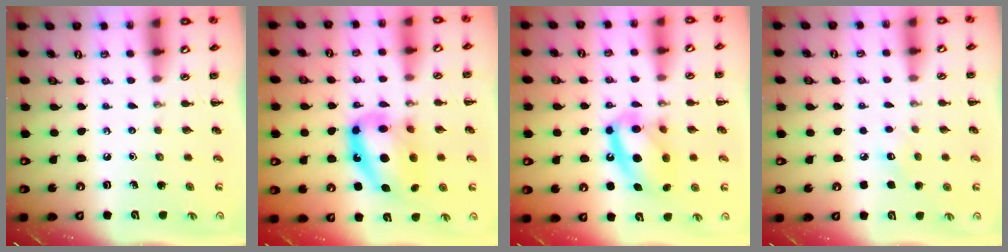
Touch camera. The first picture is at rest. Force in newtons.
{"total": 14.4, "press": 13.9, "slide": 3.6}
{"total": 14.9, "press": 14.6, "slide": 3.1}
{"total": 5.6, "press": 5.5, "slide": 1.0}